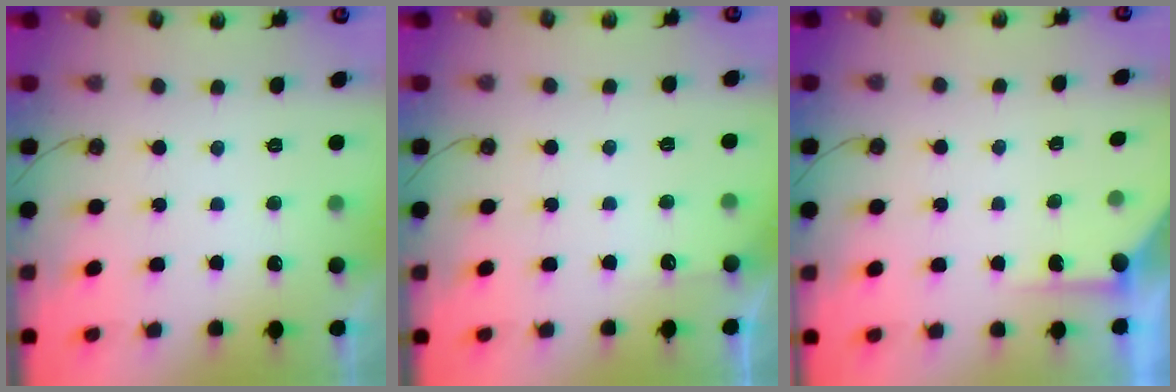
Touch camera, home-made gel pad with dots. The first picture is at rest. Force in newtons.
{"total": 3.0, "press": 2.9, "slide": 0.4}
{"total": 3.2, "press": 3.2, "slide": 0.3}